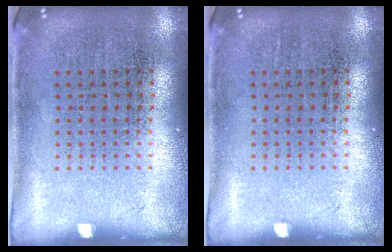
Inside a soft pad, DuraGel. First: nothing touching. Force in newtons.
{"total": 0.0}